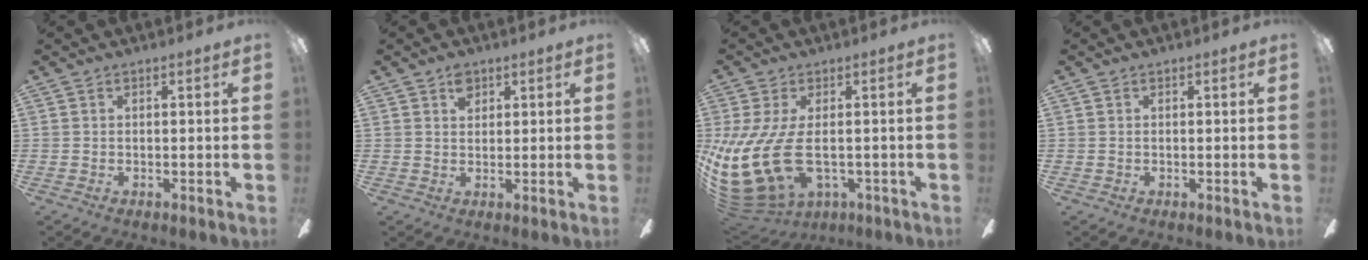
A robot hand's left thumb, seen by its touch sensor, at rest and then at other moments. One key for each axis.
{"total": 3.3, "fx": 2.1, "fy": 2.1, "fz": 1.4, "tx": -0.016, "ty": -0.003, "tz": 0.035}
{"total": 17.0, "fx": -1.1, "fy": 9.7, "fz": 13.9, "tx": -0.326, "ty": -0.019, "tz": -0.014}
{"total": 0.0}